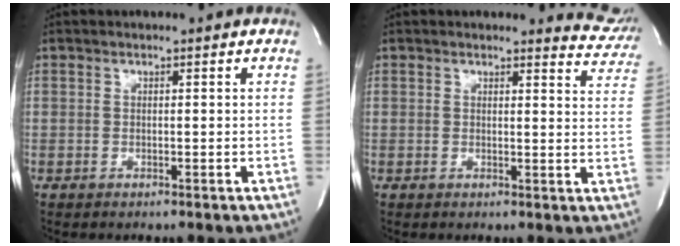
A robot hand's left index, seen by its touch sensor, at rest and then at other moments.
{"total": 6.4, "force": [6.3, 1.1, -0.4], "torque": [0.024, -0.050, 0.037]}